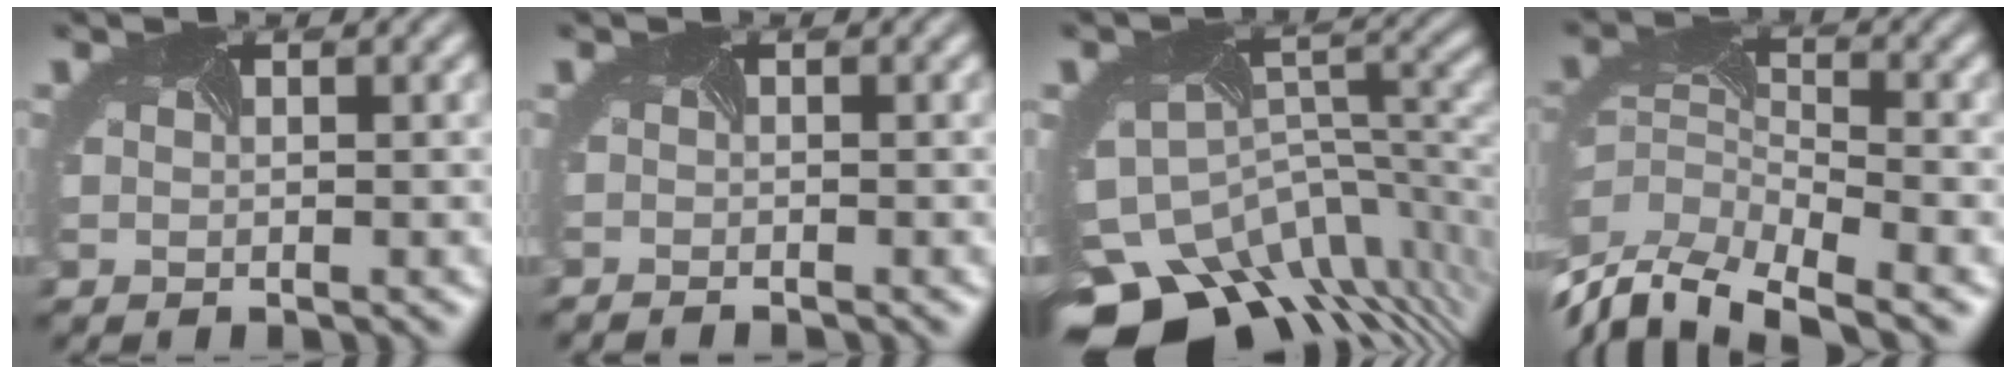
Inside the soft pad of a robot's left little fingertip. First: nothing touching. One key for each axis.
{"total": 1.7, "fx": -1.7, "fy": -0.2, "fz": -0.1, "tx": -0.002, "ty": -0.011, "tz": -0.026}
{"total": 11.6, "fx": -7.5, "fy": 6.8, "fz": 5.7, "tx": -0.134, "ty": -0.030, "tz": -0.102}
{"total": 8.0, "fx": -5.4, "fy": 3.9, "fz": 4.4, "tx": -0.107, "ty": -0.018, "tz": -0.093}